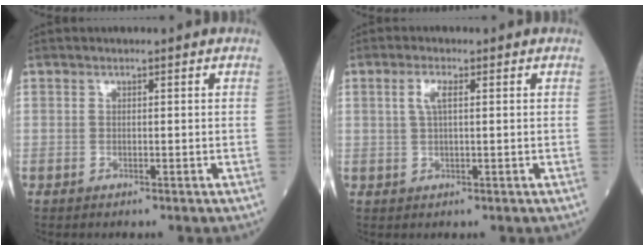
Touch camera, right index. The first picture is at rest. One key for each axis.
{"total": 2.6, "fx": 0.8, "fy": 0.6, "fz": 2.4, "tx": -0.053, "ty": 0.006, "tz": 0.017}